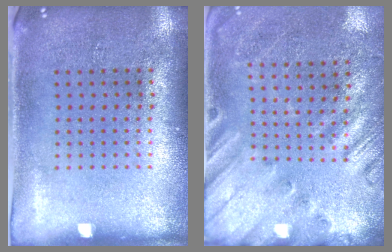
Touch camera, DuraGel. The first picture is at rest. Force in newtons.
{"total": 2.4, "press": 2.0, "slide": 1.3}